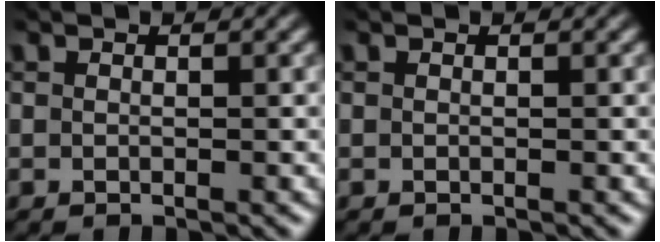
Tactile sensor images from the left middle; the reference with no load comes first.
{"total": 0.0}